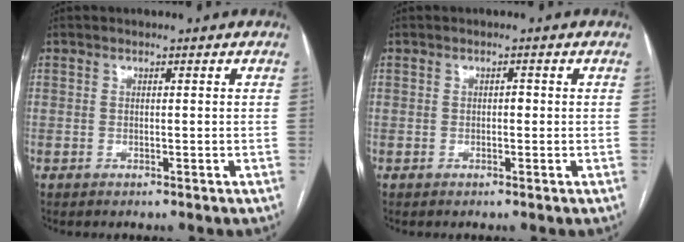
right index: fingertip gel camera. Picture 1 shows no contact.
{"total": 0.7, "force": [-0.1, 0.4, 0.6], "torque": [-0.005, 0.003, -0.004]}